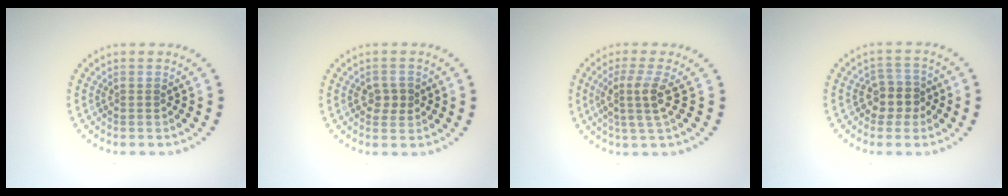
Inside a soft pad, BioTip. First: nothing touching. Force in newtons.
{"total": 1.9, "press": 1.9, "slide": 0.1}
{"total": 3.0, "press": 2.3, "slide": 1.9}
{"total": 2.7, "press": 2.3, "slide": 1.4}